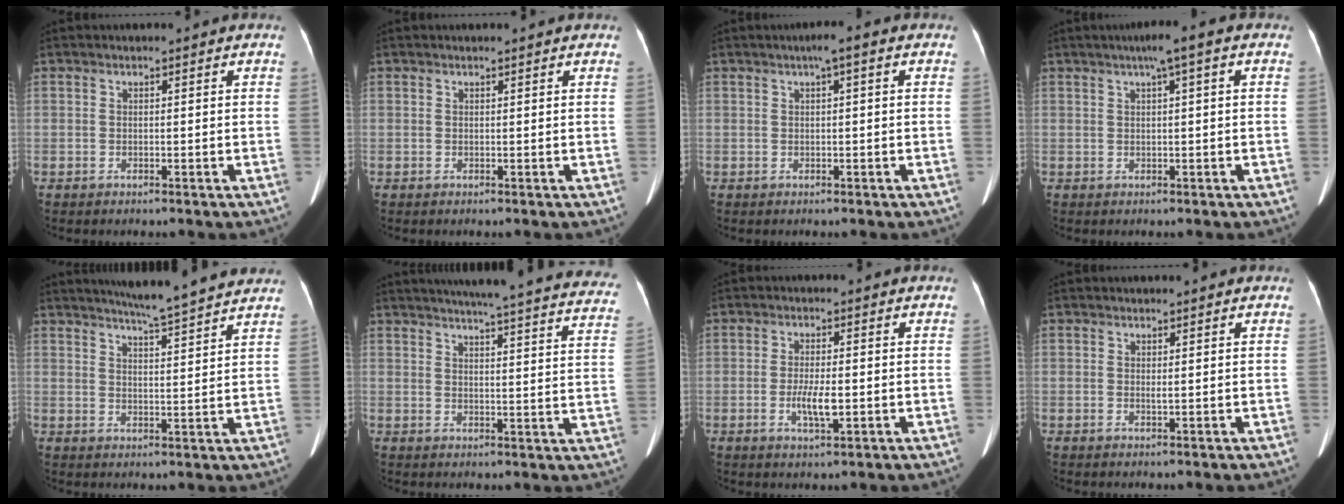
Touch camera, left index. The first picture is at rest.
{"total": 1.3, "force": [1.2, 0.0, 0.5], "torque": [-0.010, 0.010, 0.014]}
{"total": 2.1, "force": [0.7, 0.1, 2.0], "torque": [-0.031, 0.009, 0.009]}
{"total": 3.7, "force": [1.5, 0.1, 3.4], "torque": [-0.052, 0.015, 0.021]}
{"total": 11.9, "force": [10.7, -0.4, 5.0], "torque": [-0.084, 0.010, 0.141]}
{"total": 30.6, "force": [27.9, 1.8, 12.3], "torque": [-0.172, -0.075, 0.316]}
{"total": 4.0, "force": [-0.8, 0.9, 3.8], "torque": [-0.076, -0.004, -0.012]}
{"total": 0.8, "force": [0.4, 0.0, 0.7], "torque": [-0.015, 0.004, 0.006]}